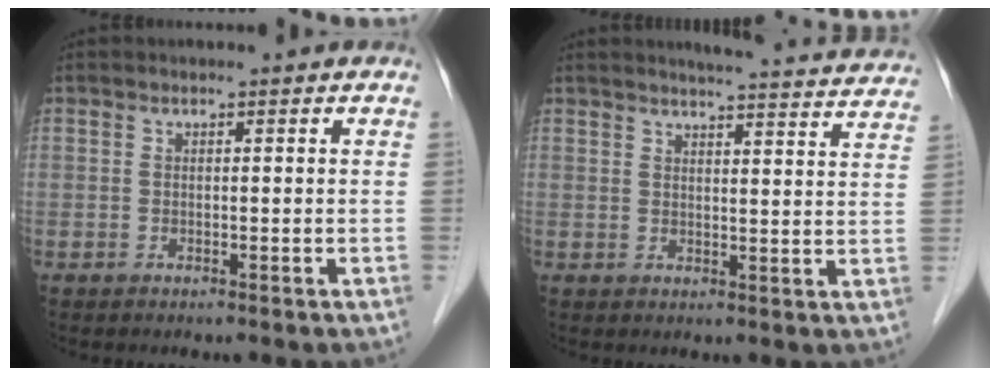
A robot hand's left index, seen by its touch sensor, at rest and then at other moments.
{"total": 17.2, "force": [16.4, 1.1, 4.9], "torque": [-0.057, -0.032, 0.181]}